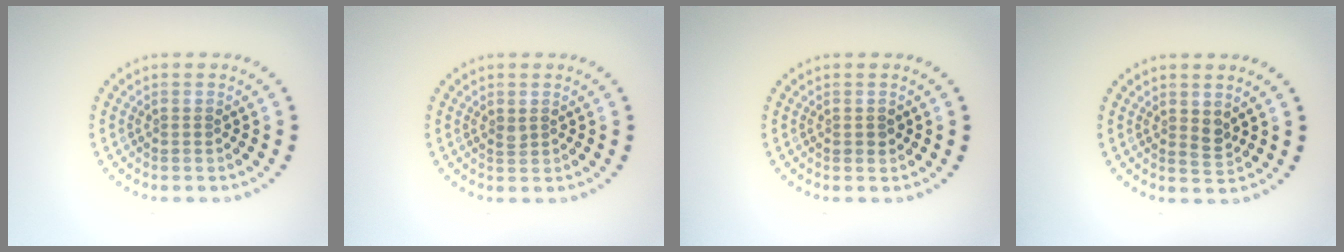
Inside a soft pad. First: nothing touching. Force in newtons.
{"total": 0.6, "press": 0.6, "slide": 0.3}
{"total": 0.8, "press": 0.8, "slide": 0.1}
{"total": 1.2, "press": 1.0, "slide": 0.5}